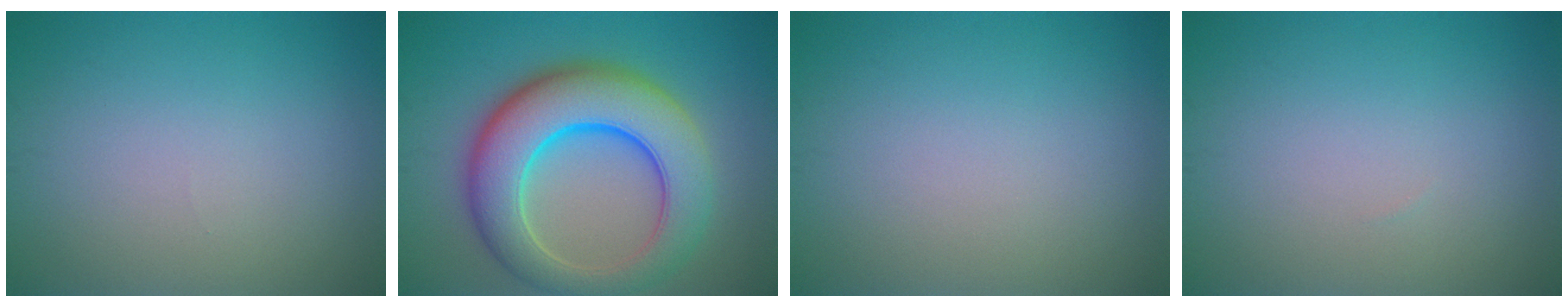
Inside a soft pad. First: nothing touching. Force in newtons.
{"total": 10.4, "press": 10.4, "slide": 0.5}
{"total": 0.0}
{"total": 0.0}